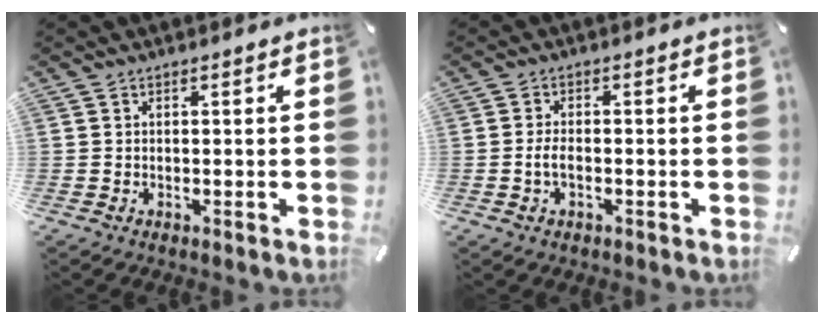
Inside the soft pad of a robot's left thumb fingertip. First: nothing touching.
{"total": 3.3, "force": [-0.9, 1.8, 2.7], "torque": [-0.054, 0.004, -0.017]}